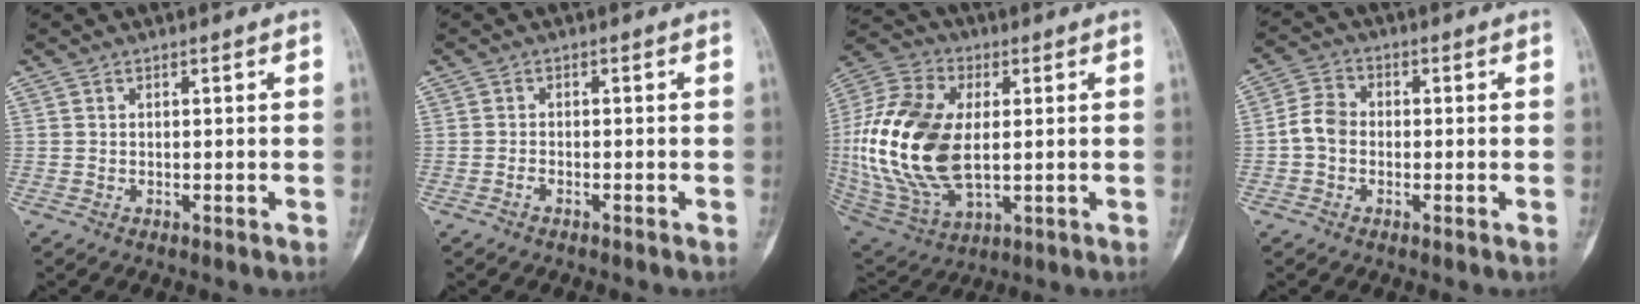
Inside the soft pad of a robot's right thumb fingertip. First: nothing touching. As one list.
[{"total": 1.0, "force": [-0.7, 0.4, 0.5], "torque": [-0.014, 0.005, -0.014]}, {"total": 23.2, "force": [0.7, 13.4, 19.0], "torque": [-0.402, -0.007, 0.020]}, {"total": 4.9, "force": [-0.9, 3.9, 2.9], "torque": [-0.049, 0.014, -0.026]}]